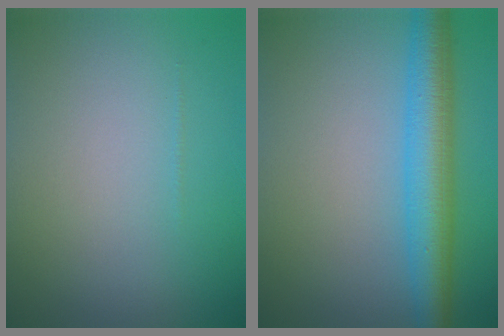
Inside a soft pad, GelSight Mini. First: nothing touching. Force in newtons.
{"total": 6.0, "press": 6.0, "slide": 0.0}